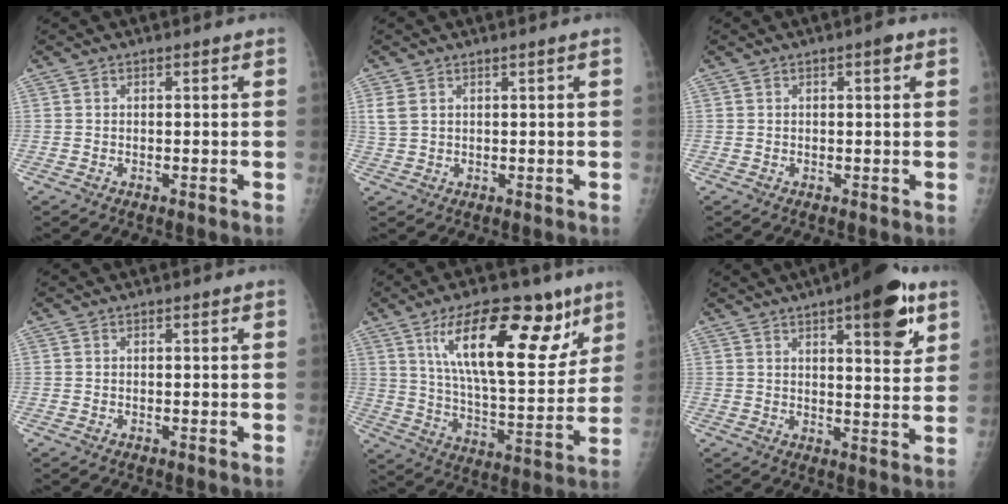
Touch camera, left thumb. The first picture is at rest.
{"total": 2.6, "force": [1.2, 1.1, 1.9], "torque": [-0.056, 0.004, 0.035]}
{"total": 1.5, "force": [0.6, 0.4, 1.2], "torque": [-0.017, 0.001, 0.008]}
{"total": 0.0}
{"total": 22.2, "force": [11.1, 8.6, 17.2], "torque": [-0.234, -0.044, 0.189]}
{"total": 13.6, "force": [7.1, 4.4, 10.8], "torque": [-0.119, -0.028, 0.093]}